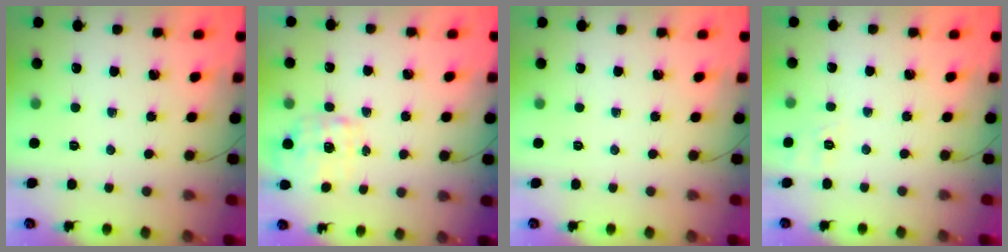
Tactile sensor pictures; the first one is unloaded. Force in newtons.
{"total": 1.8, "press": 1.7, "slide": 0.5}
{"total": 0.0}
{"total": 7.8, "press": 7.5, "slide": 2.1}